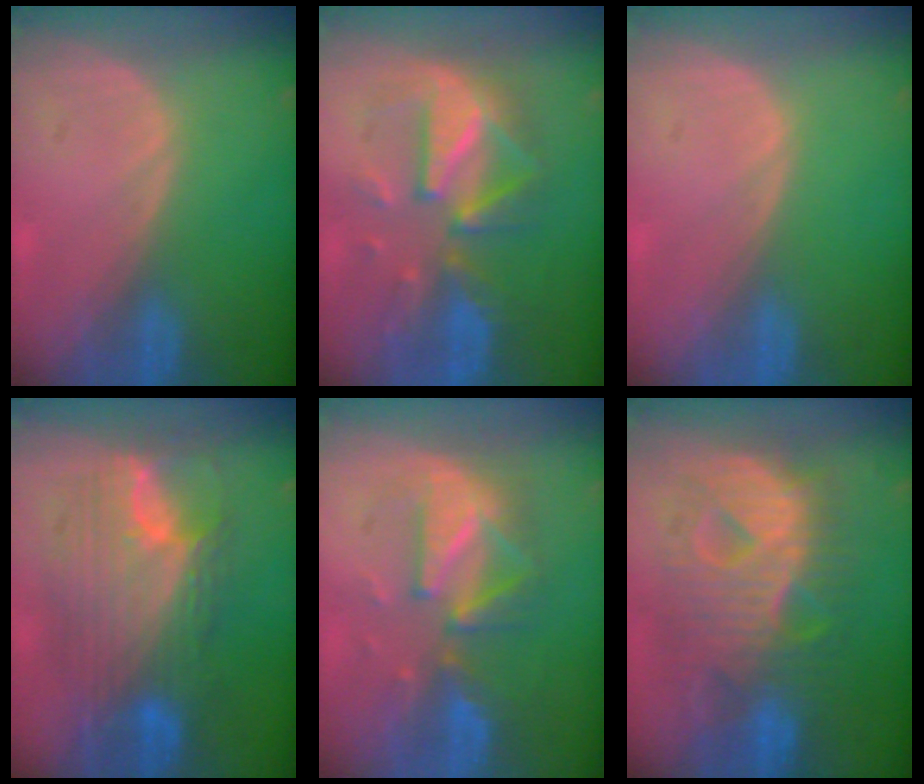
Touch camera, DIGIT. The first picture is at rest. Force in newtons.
{"total": 9.3, "press": 9.3, "slide": 0.5}
{"total": 0.0}
{"total": 11.4, "press": 11.3, "slide": 0.9}
{"total": 8.2, "press": 8.2, "slide": 0.3}
{"total": 12.4, "press": 12.4, "slide": 1.4}